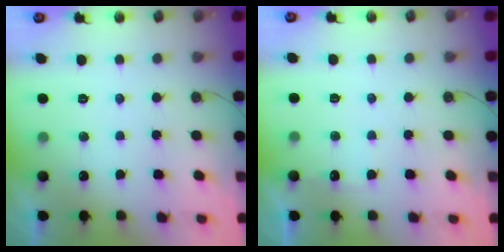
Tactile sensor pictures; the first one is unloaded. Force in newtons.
{"total": 3.8, "press": 3.8, "slide": 0.4}